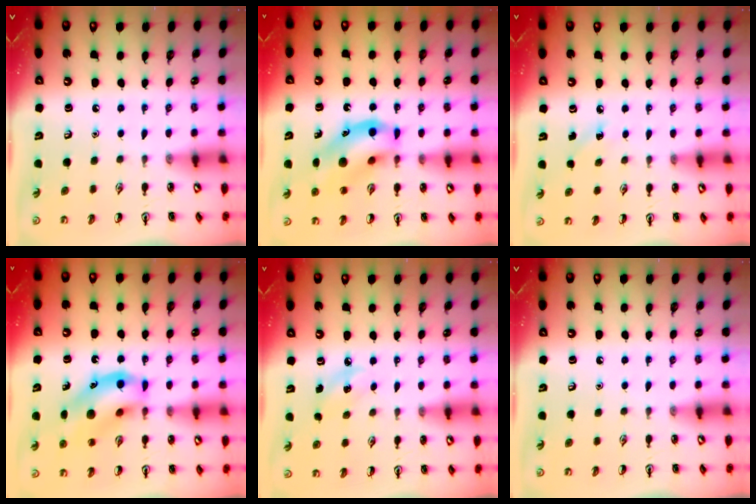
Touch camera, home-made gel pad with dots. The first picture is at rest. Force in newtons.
{"total": 14.9, "press": 14.5, "slide": 3.2}
{"total": 4.3, "press": 4.0, "slide": 1.5}
{"total": 14.9, "press": 14.5, "slide": 3.2}
{"total": 5.3, "press": 5.1, "slide": 1.3}
{"total": 0.0}